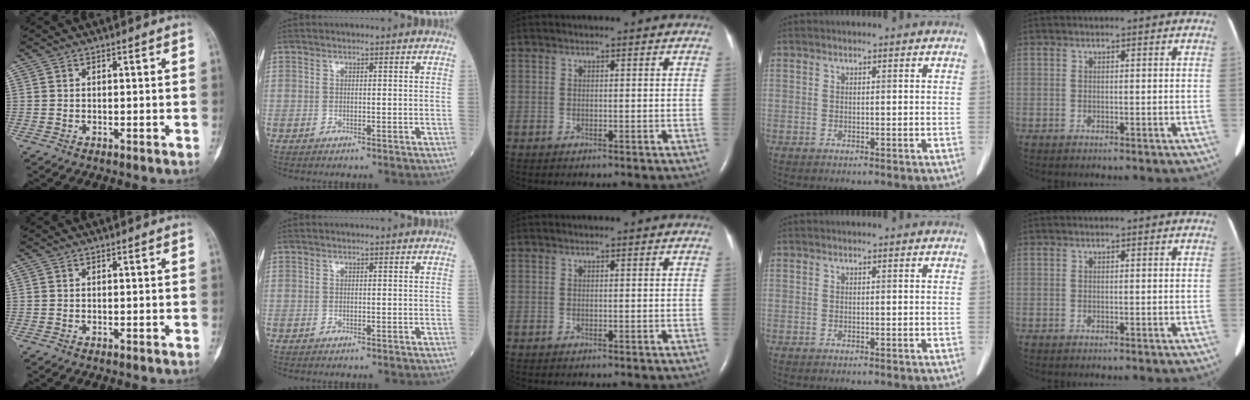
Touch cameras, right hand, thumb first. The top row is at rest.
{}